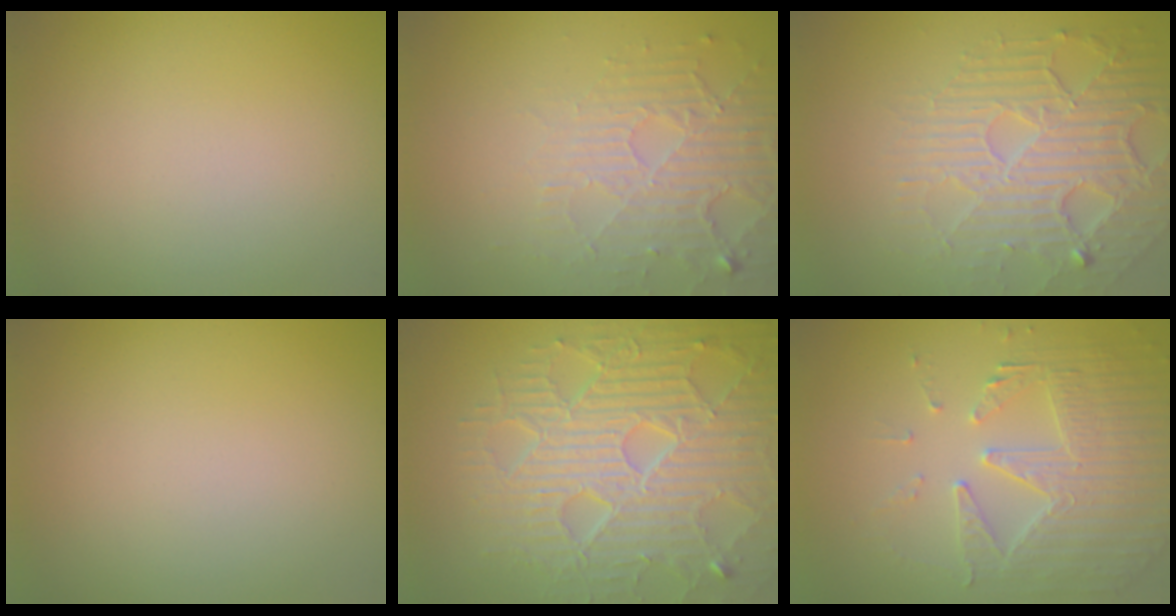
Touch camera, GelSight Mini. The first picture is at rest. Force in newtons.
{"total": 5.3, "press": 3.3, "slide": 4.1}
{"total": 6.2, "press": 4.7, "slide": 4.0}
{"total": 0.0}
{"total": 9.0, "press": 6.5, "slide": 6.3}
{"total": 5.0, "press": 4.4, "slide": 2.4}